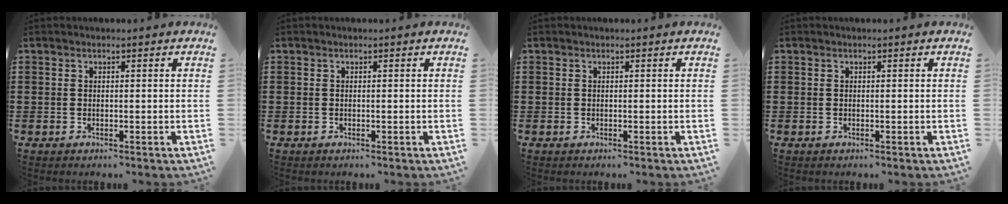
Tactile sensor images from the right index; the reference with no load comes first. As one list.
[{"total": 0.0}, {"total": 0.0}, {"total": 0.0}]